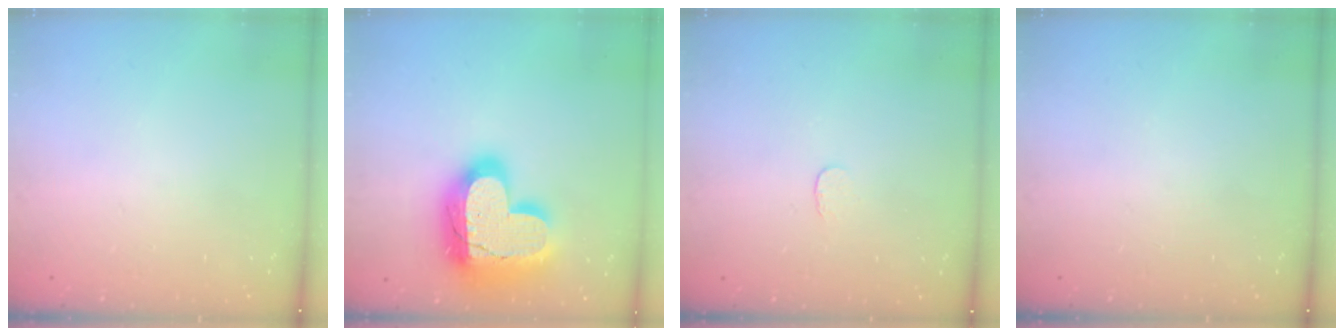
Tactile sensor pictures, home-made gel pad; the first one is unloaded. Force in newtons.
{"total": 27.3, "press": 27.2, "slide": 2.0}
{"total": 2.6, "press": 2.6, "slide": 0.2}
{"total": 0.0}